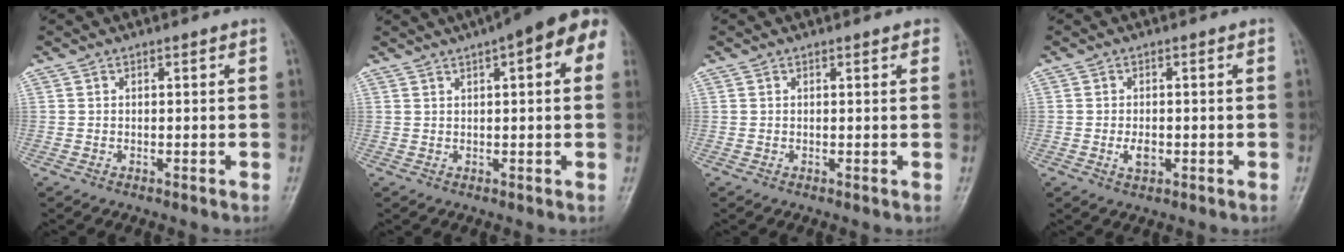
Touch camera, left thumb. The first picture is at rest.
{"total": 13.6, "force": [6.1, 4.0, 11.4], "torque": [-0.137, 0.023, 0.070]}
{"total": 1.2, "force": [0.8, 0.4, 0.8], "torque": [-0.009, -0.001, 0.006]}
{"total": 2.5, "force": [-0.7, 1.5, 1.9], "torque": [-0.032, 0.001, -0.010]}